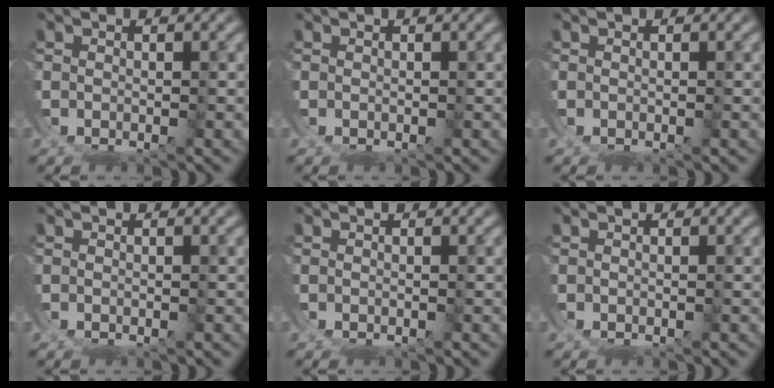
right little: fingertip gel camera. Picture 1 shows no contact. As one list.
[{"total": 0.0}, {"total": 0.0}, {"total": 0.0}, {"total": 0.0}, {"total": 0.0}]